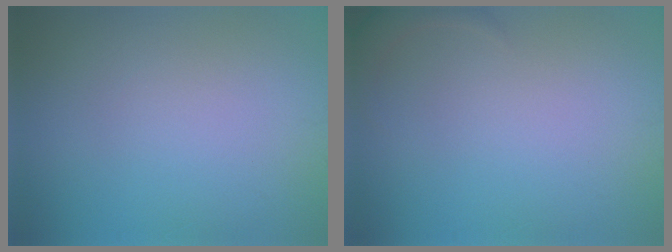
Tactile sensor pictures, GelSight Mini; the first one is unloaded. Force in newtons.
{"total": 1.7, "press": 1.7, "slide": 0.2}